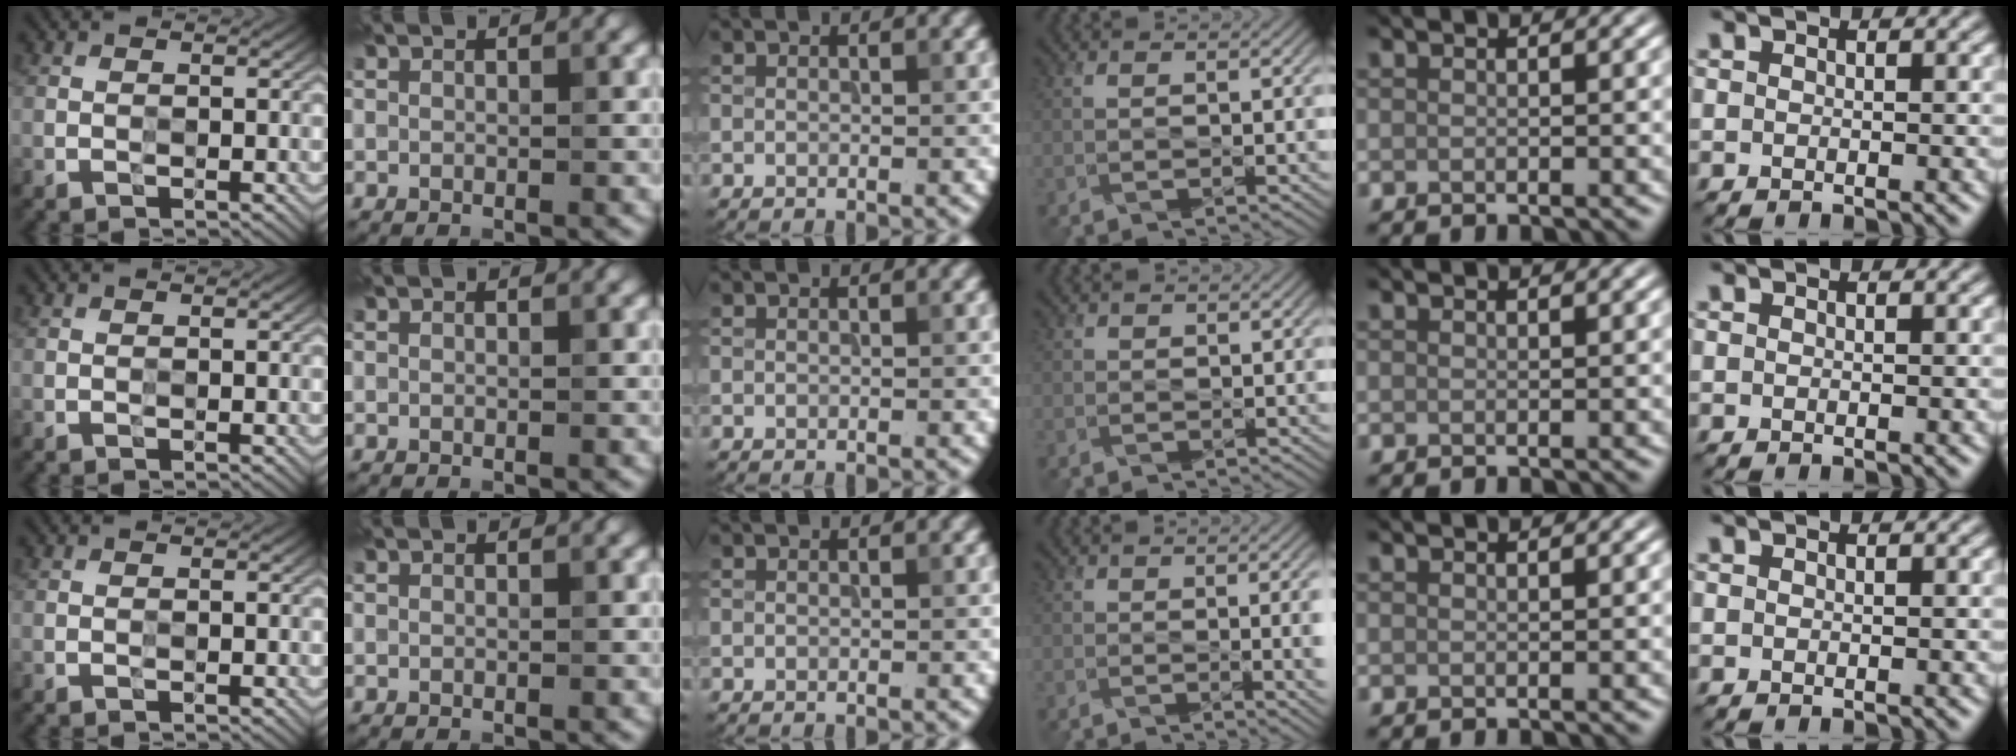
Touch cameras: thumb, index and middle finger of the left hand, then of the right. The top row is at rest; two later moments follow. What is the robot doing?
{"motion": "press", "object": "grip strengthener"}